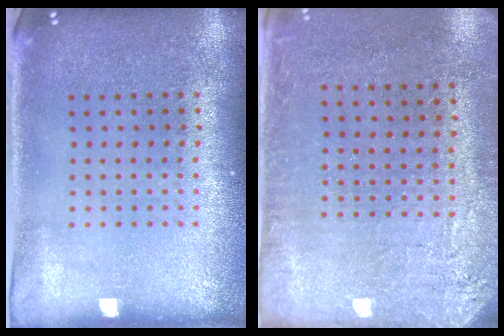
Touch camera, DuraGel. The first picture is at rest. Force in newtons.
{"total": 2.7, "press": 2.4, "slide": 1.3}